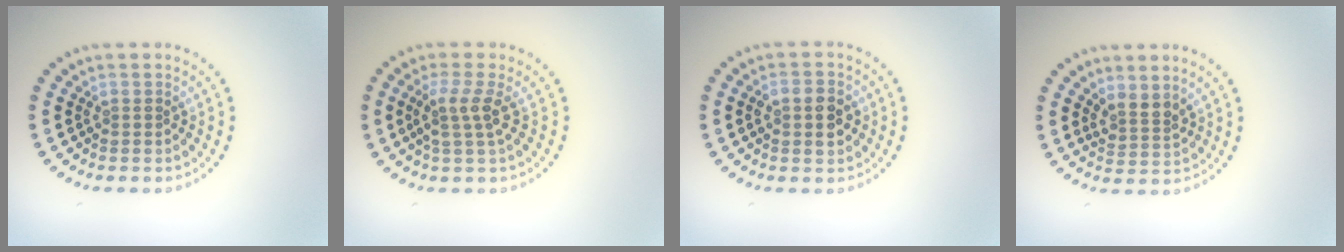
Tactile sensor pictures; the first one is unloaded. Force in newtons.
{"total": 2.5, "press": 1.9, "slide": 1.6}
{"total": 3.5, "press": 3.5, "slide": 0.3}
{"total": 2.1, "press": 1.5, "slide": 1.5}